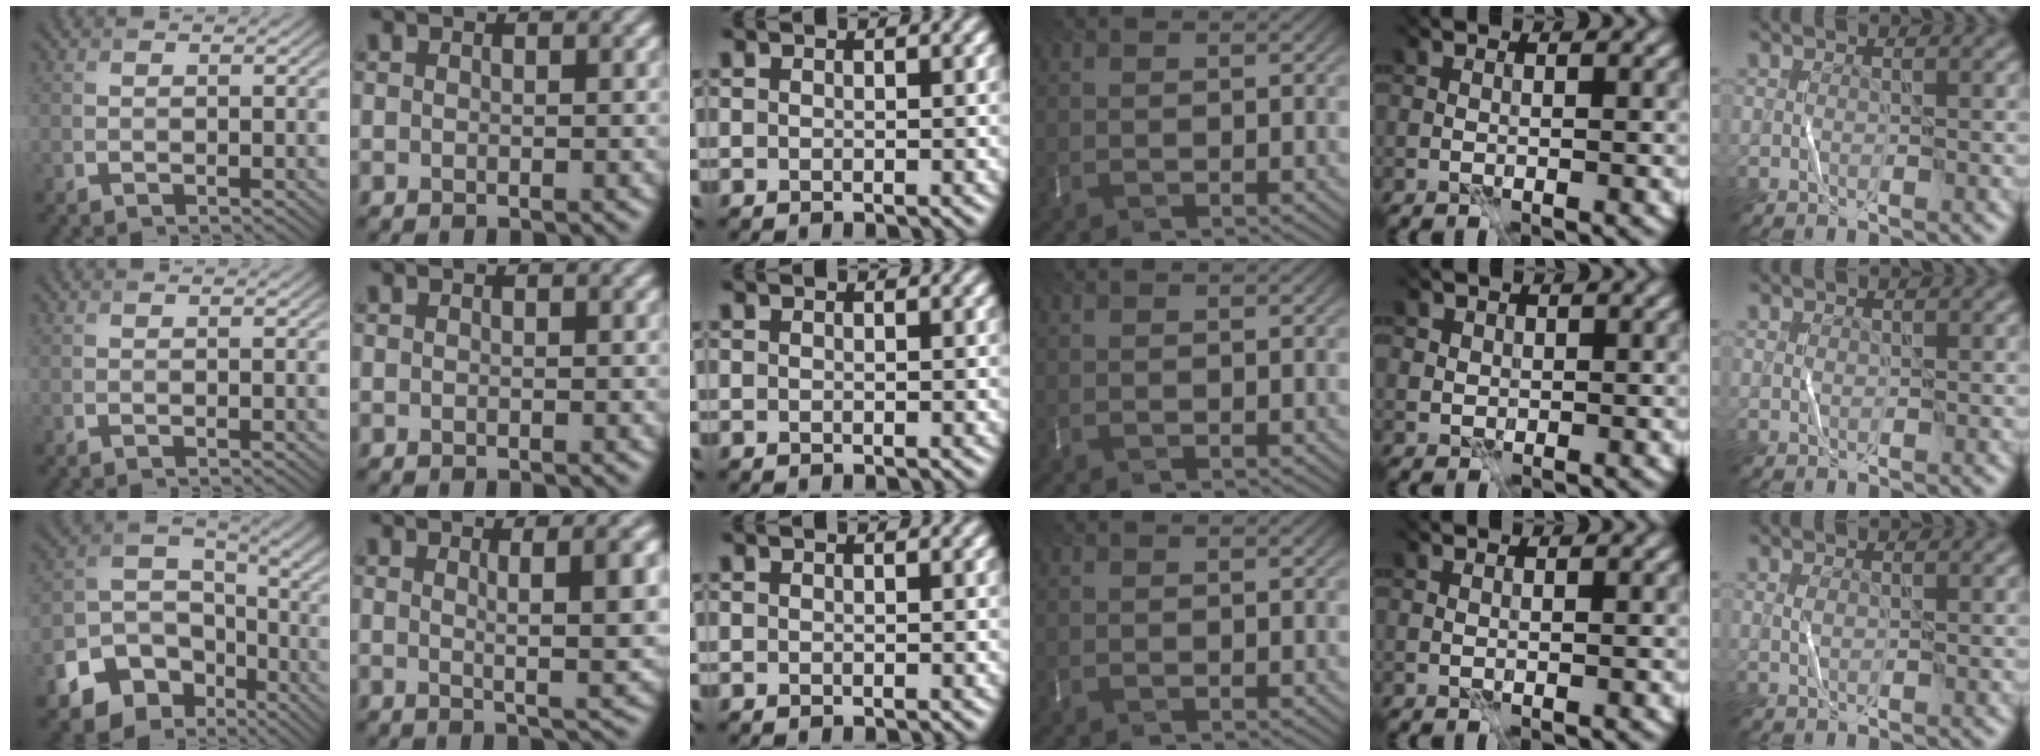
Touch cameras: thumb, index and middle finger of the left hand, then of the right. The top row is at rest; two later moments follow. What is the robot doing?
{"motion": "fold", "object": "bubble wrap"}